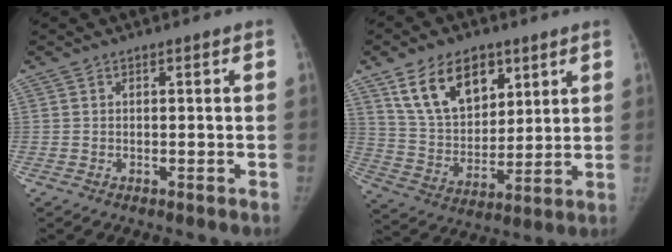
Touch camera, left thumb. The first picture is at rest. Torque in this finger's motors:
{"motor_torque": [0.25, 0.13, 1.65, -1.13, 0.15]}